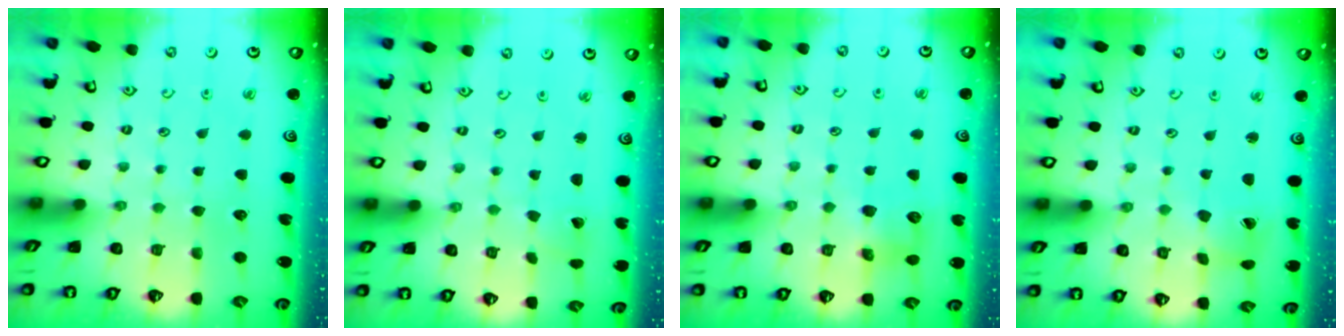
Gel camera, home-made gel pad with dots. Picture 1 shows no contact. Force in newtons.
{"total": 1.2, "press": 1.2, "slide": 0.1}
{"total": 6.6, "press": 6.6, "slide": 0.8}
{"total": 3.7, "press": 3.7, "slide": 0.5}